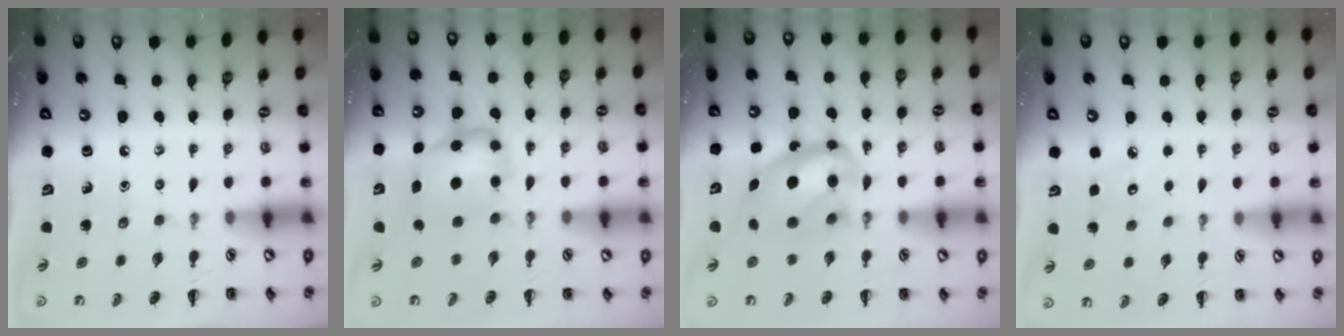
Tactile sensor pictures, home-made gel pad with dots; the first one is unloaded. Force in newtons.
{"total": 6.6, "press": 6.6, "slide": 0.4}
{"total": 11.4, "press": 11.1, "slide": 2.6}
{"total": 3.9, "press": 3.8, "slide": 1.1}